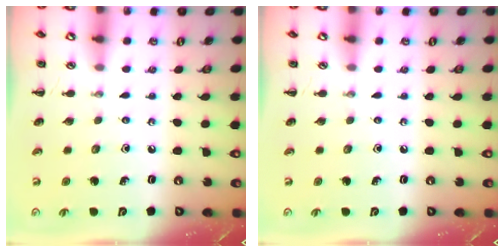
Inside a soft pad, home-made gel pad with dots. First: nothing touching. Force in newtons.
{"total": 0.0}